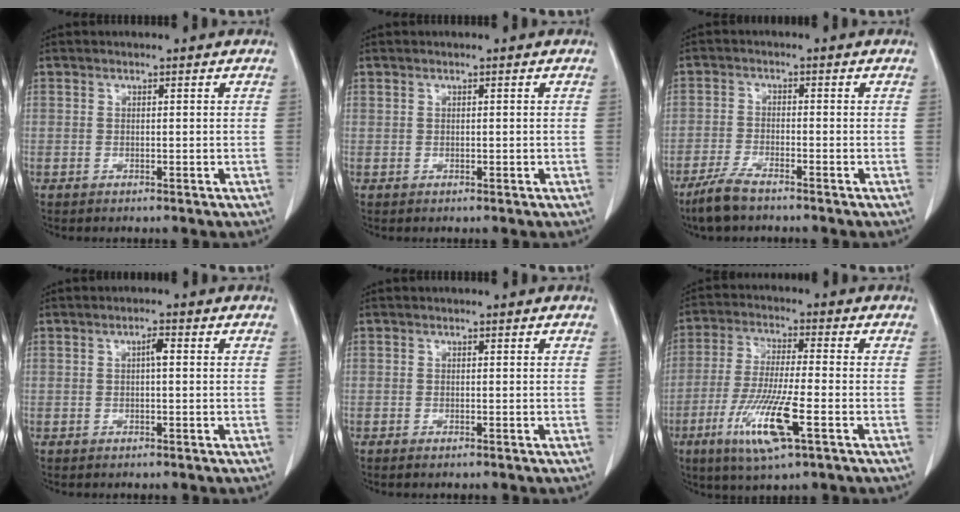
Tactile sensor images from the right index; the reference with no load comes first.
{"total": 0.0}
{"total": 4.6, "force": [-3.7, 0.9, 2.6], "torque": [-0.067, -0.010, -0.072]}
{"total": 1.6, "force": [0.2, 0.3, 1.5], "torque": [-0.026, 0.004, 0.003]}
{"total": 0.6, "force": [-0.4, 0.1, 0.3], "torque": [-0.008, -0.001, -0.006]}
{"total": 11.6, "force": [-4.7, 0.9, 10.5], "torque": [-0.212, -0.024, -0.087]}